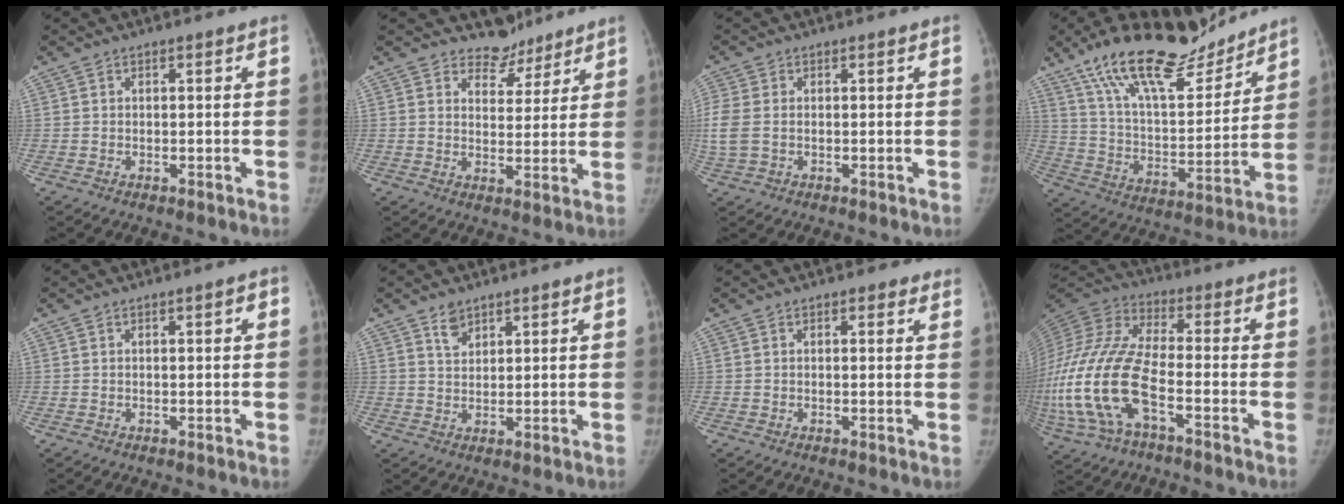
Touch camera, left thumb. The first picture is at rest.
{"total": 5.7, "force": [4.8, 3.0, -0.2], "torque": [0.034, -0.042, 0.076]}
{"total": 5.9, "force": [-0.1, 4.0, 4.4], "torque": [-0.137, 0.003, 0.000]}
{"total": 22.4, "force": [17.2, 7.7, 12.2], "torque": [-0.164, -0.076, 0.294]}
{"total": 1.1, "force": [0.3, 0.3, 1.0], "torque": [-0.012, 0.003, 0.003]}
{"total": 3.2, "force": [2.3, 1.8, 1.1], "torque": [-0.005, -0.015, 0.045]}
{"total": 2.0, "force": [1.5, 1.1, 0.9], "torque": [0.011, -0.004, 0.011]}
{"total": 21.9, "force": [-7.1, 8.9, 18.7], "torque": [-0.451, 0.018, -0.134]}